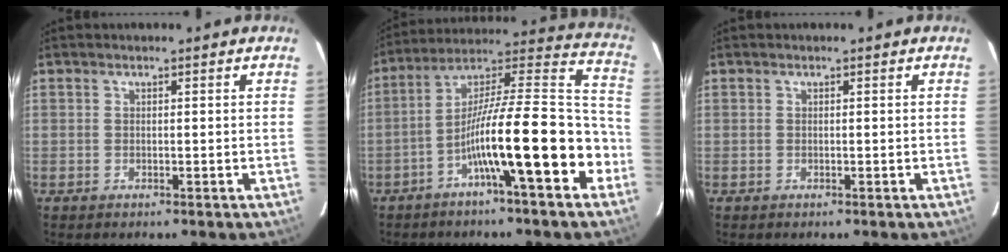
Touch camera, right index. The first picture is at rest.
{"total": 18.9, "force": [-7.2, 1.9, 17.4], "torque": [-0.272, 0.022, -0.120]}
{"total": 0.0}